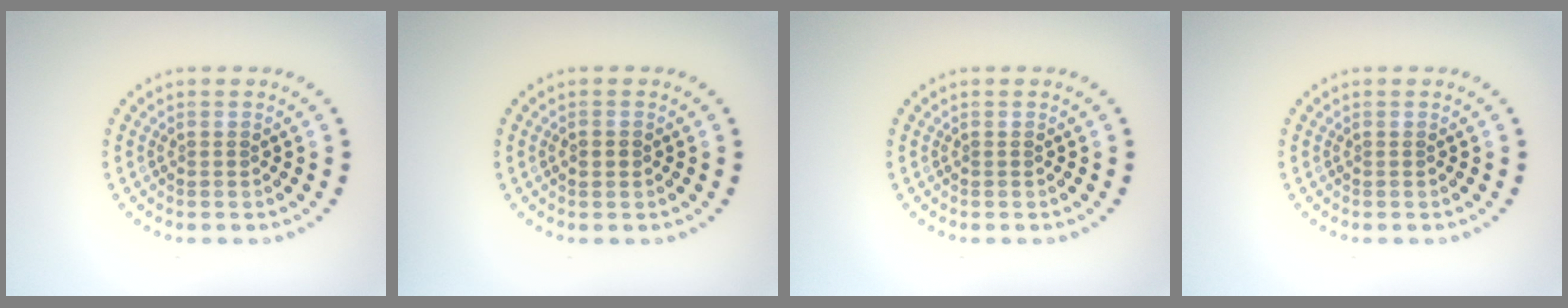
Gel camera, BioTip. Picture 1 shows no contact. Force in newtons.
{"total": 1.2, "press": 1.2, "slide": 0.1}
{"total": 0.0}
{"total": 0.0}